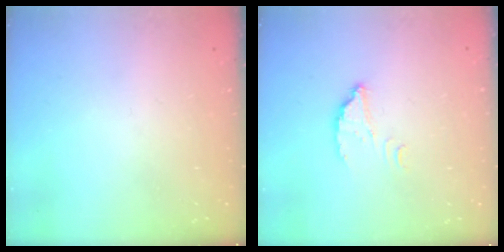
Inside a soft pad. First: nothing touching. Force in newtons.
{"total": 2.6, "press": 2.6, "slide": 0.2}